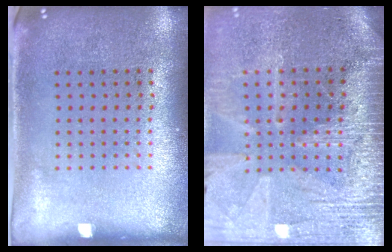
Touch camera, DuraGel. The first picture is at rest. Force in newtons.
{"total": 3.6, "press": 3.3, "slide": 1.5}